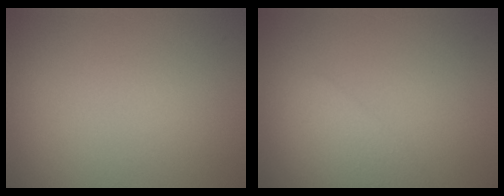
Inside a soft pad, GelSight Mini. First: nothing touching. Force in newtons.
{"total": 2.3, "press": 2.3, "slide": 0.0}